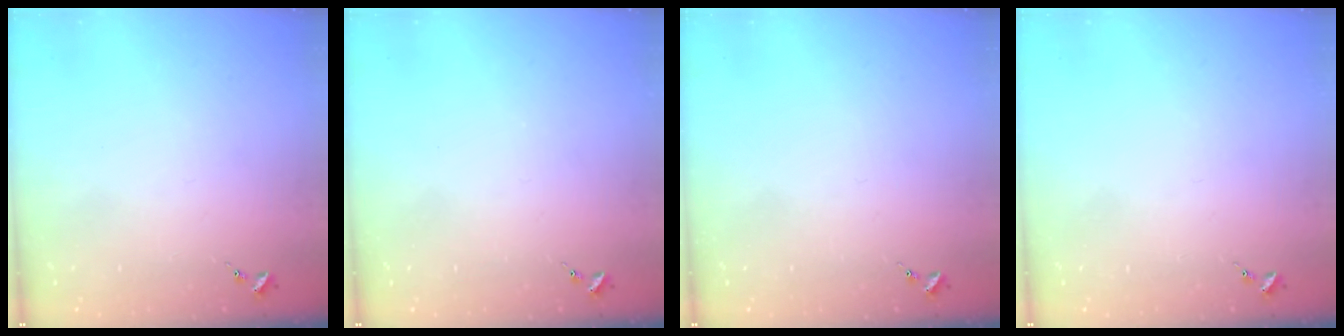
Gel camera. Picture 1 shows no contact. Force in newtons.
{"total": 0.0}
{"total": 0.0}
{"total": 0.0}